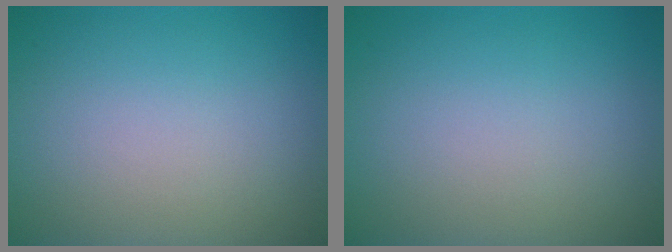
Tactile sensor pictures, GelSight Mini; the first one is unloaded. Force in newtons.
{"total": 0.0}